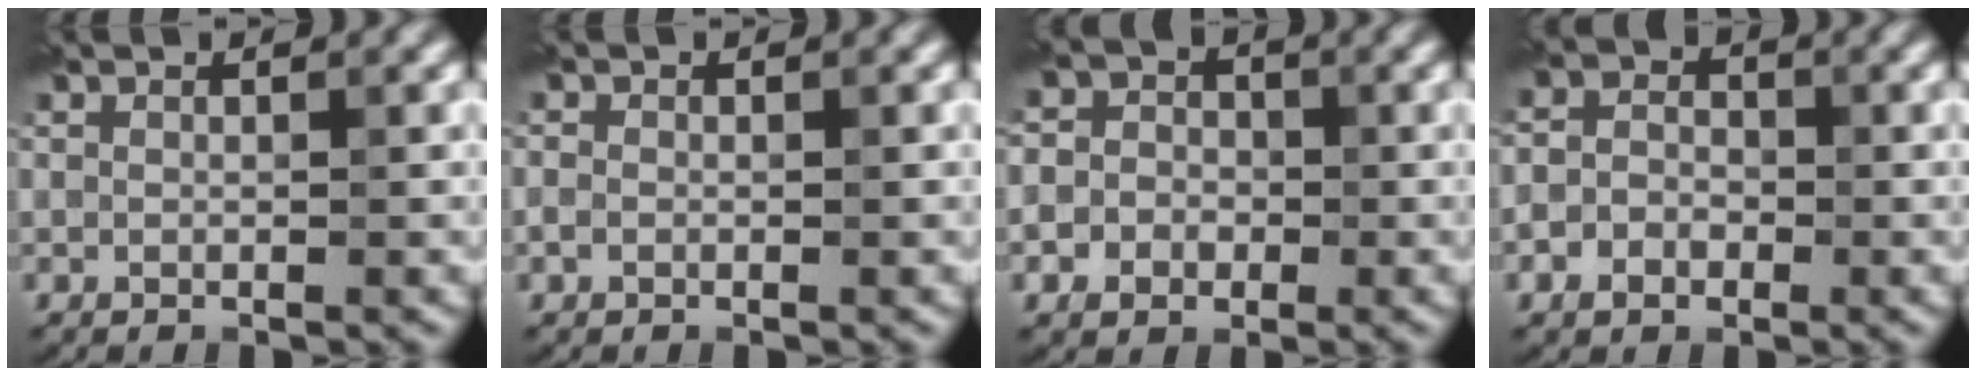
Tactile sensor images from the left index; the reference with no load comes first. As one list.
[{"total": 0.8, "force": [-0.3, 0.6, 0.4], "torque": [-0.008, 0.000, -0.008]}, {"total": 4.9, "force": [-0.9, 4.5, 1.7], "torque": [-0.006, 0.012, -0.043]}, {"total": 3.0, "force": [-1.1, 2.4, 1.5], "torque": [-0.011, -0.001, -0.028]}]